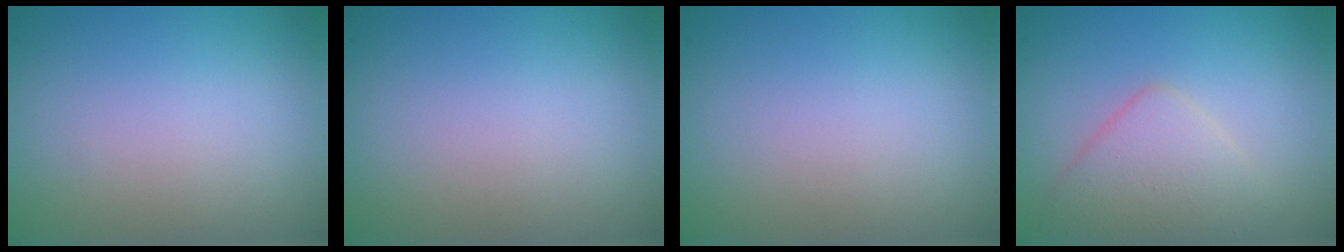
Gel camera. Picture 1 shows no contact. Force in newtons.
{"total": 0.0}
{"total": 0.0}
{"total": 3.8, "press": 3.8, "slide": 0.1}